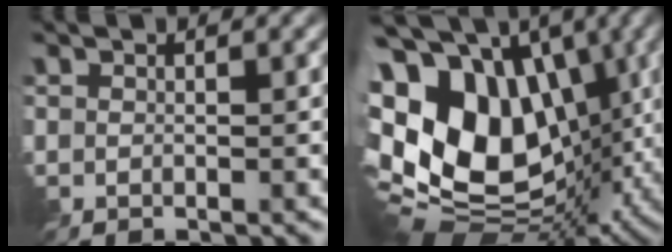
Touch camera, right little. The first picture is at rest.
{"total": 19.0, "force": [1.0, 13.4, 13.5], "torque": [-0.258, 0.010, 0.038]}